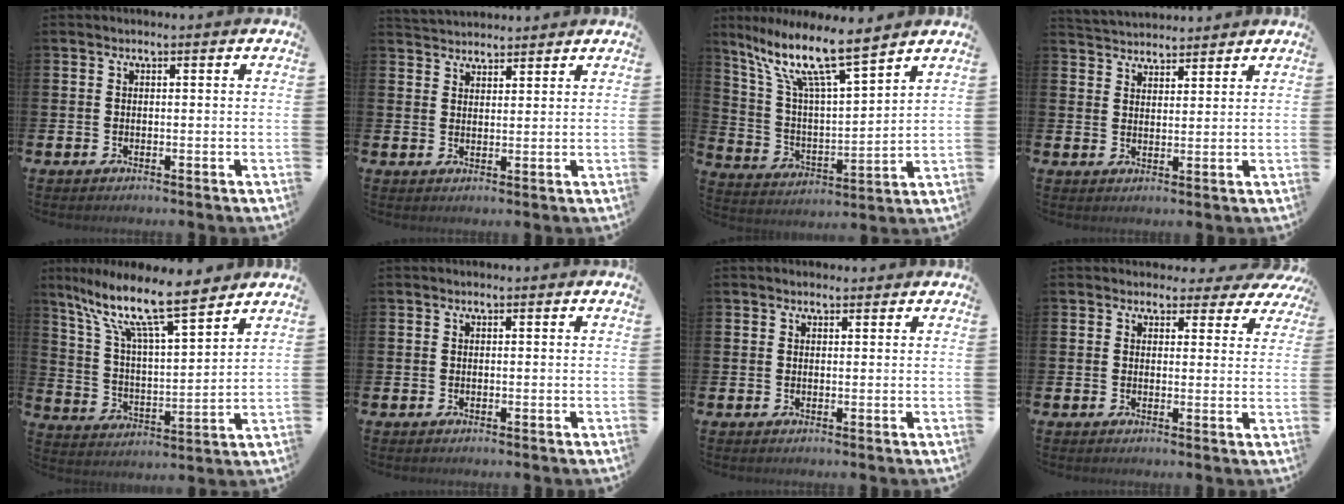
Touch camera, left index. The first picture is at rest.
{"total": 3.1, "force": [3.0, 0.7, -0.3], "torque": [-0.001, -0.010, 0.056]}
{"total": 11.7, "force": [9.2, 2.0, 6.9], "torque": [-0.161, -0.050, 0.154]}
{"total": 3.6, "force": [3.5, 0.7, -0.4], "torque": [-0.001, -0.019, 0.064]}
{"total": 12.3, "force": [10.1, 2.4, 6.7], "torque": [-0.153, -0.058, 0.168]}
{"total": 0.0}
{"total": 0.9, "force": [0.8, 0.4, 0.2], "torque": [0.006, 0.000, 0.012]}
{"total": 2.7, "force": [2.2, 1.5, 0.3], "torque": [0.003, -0.015, 0.033]}